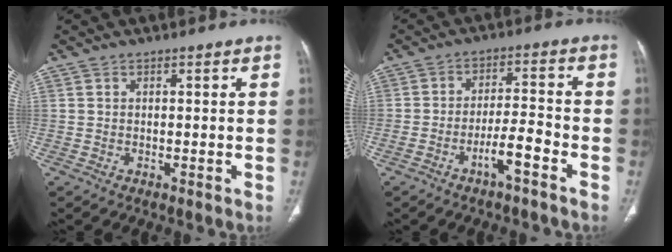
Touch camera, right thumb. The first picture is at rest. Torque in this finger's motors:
{"motor_torque": [2.47, 1.21, 0.78, -0.63, 0.04]}